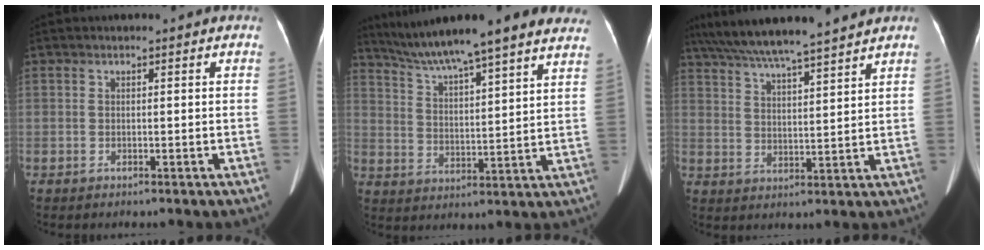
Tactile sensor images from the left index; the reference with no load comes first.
{"total": 21.7, "force": [18.7, 1.1, 11.0], "torque": [-0.181, 0.008, 0.266]}
{"total": 16.2, "force": [14.1, 0.3, 8.0], "torque": [-0.145, 0.031, 0.226]}